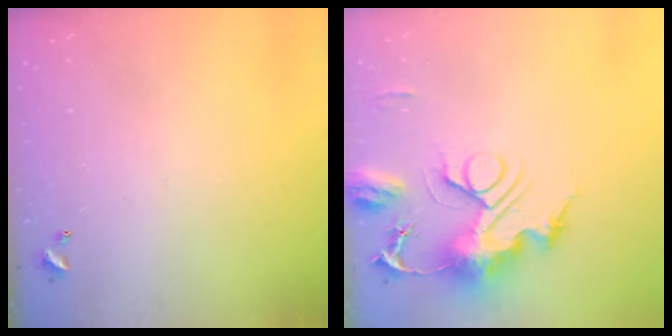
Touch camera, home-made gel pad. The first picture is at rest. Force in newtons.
{"total": 14.3, "press": 14.3, "slide": 1.5}